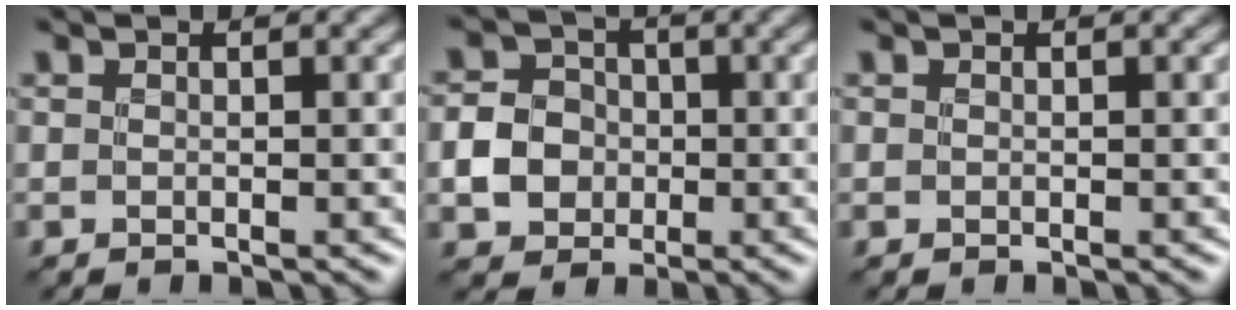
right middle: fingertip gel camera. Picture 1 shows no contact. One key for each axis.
{"total": 4.0, "fx": -0.8, "fy": 3.6, "fz": 1.7, "tx": -0.030, "ty": 0.004, "tz": -0.020}
{"total": 0.0}